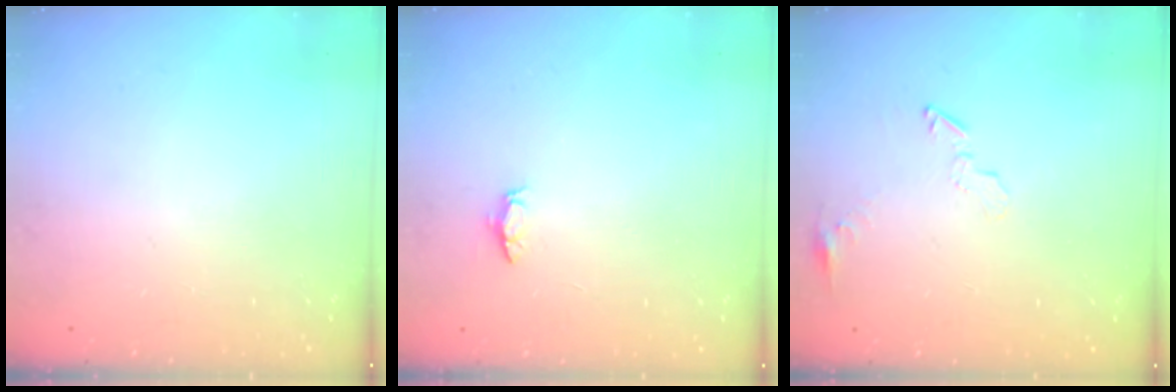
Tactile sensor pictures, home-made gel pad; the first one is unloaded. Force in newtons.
{"total": 3.1, "press": 3.1, "slide": 0.3}
{"total": 4.8, "press": 4.8, "slide": 0.2}